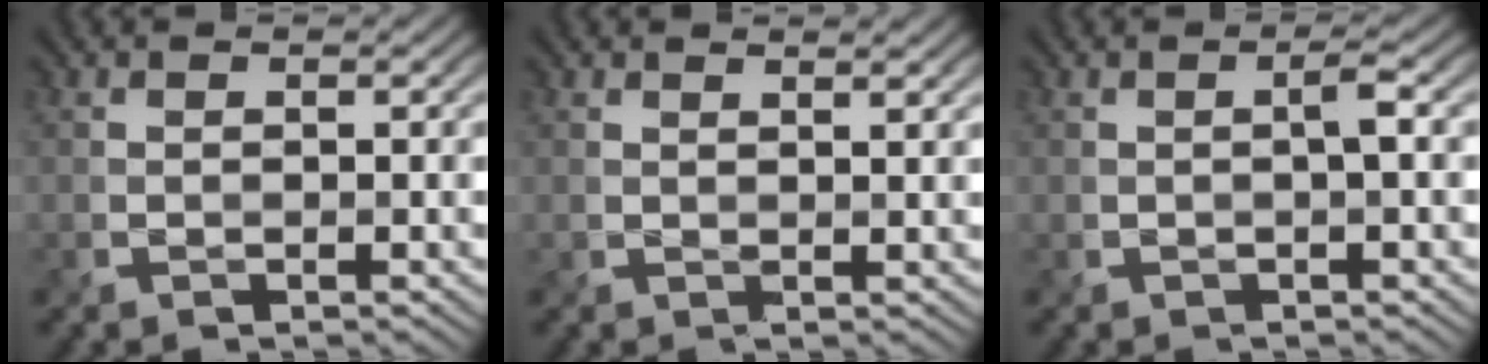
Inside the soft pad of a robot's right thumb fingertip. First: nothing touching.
{"total": 1.5, "force": [1.4, 0.1, 0.7], "torque": [-0.015, -0.003, 0.028]}
{"total": 1.4, "force": [-0.1, -0.1, 1.4], "torque": [-0.027, 0.007, -0.006]}